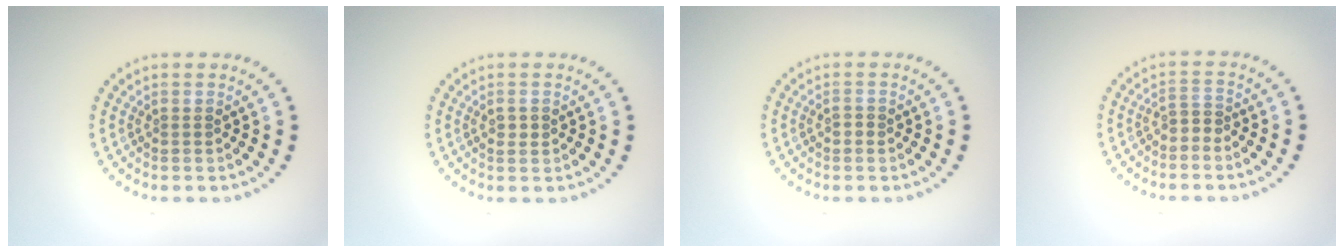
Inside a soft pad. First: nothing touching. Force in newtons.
{"total": 1.1, "press": 1.1, "slide": 0.1}
{"total": 0.8, "press": 0.8, "slide": 0.2}
{"total": 1.3, "press": 1.0, "slide": 0.7}